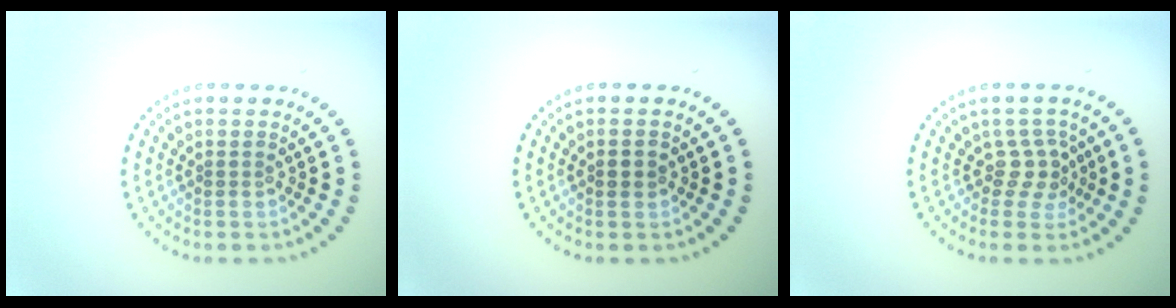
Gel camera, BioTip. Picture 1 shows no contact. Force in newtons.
{"total": 0.7, "press": 0.7, "slide": 0.2}
{"total": 2.1, "press": 1.5, "slide": 1.5}